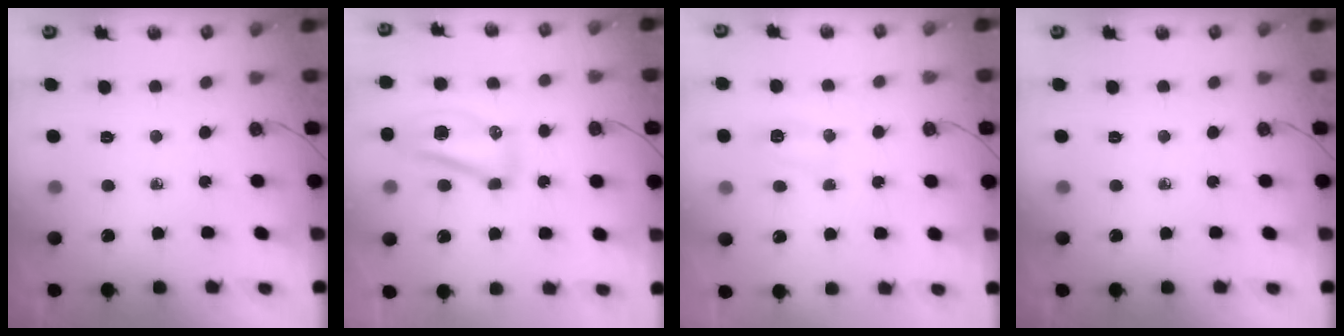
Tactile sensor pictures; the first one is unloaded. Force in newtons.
{"total": 16.8, "press": 13.5, "slide": 10.0}
{"total": 4.7, "press": 4.6, "slide": 0.5}
{"total": 0.0}